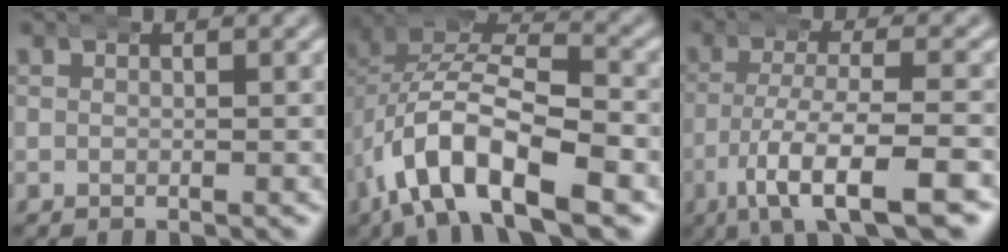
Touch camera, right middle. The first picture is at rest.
{"total": 11.6, "force": [-2.5, 7.8, 8.2], "torque": [-0.160, -0.020, -0.047]}
{"total": 8.6, "force": [-5.0, 2.8, 6.4], "torque": [-0.123, -0.024, -0.069]}